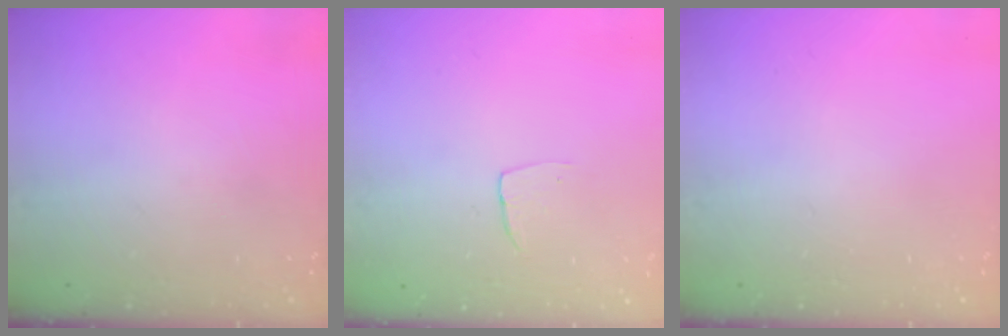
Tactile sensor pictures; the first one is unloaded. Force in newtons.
{"total": 3.7, "press": 3.7, "slide": 0.2}
{"total": 0.0}